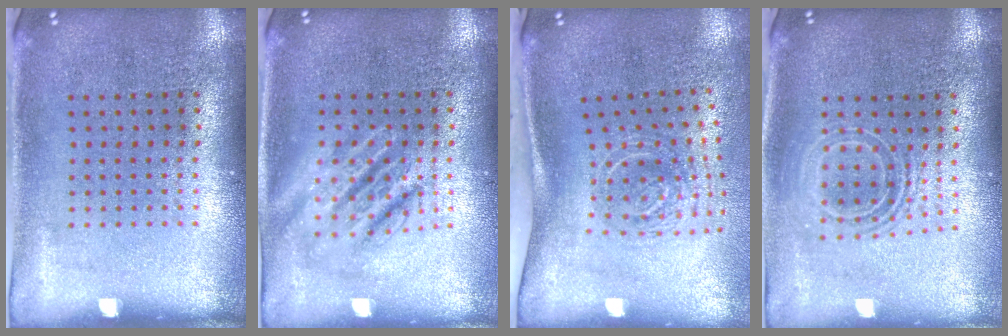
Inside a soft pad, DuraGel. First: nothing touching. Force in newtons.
{"total": 2.5, "press": 2.5, "slide": 0.3}
{"total": 2.0, "press": 1.2, "slide": 1.6}
{"total": 1.8, "press": 1.4, "slide": 1.2}